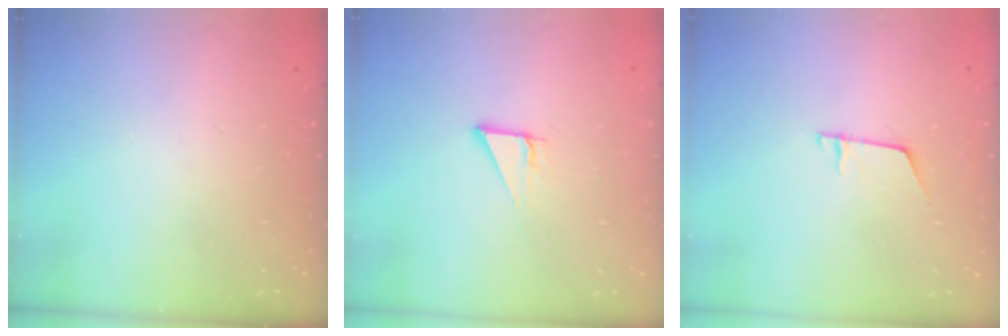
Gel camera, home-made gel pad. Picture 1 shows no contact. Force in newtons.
{"total": 3.7, "press": 3.7, "slide": 0.2}
{"total": 5.0, "press": 5.0, "slide": 0.4}